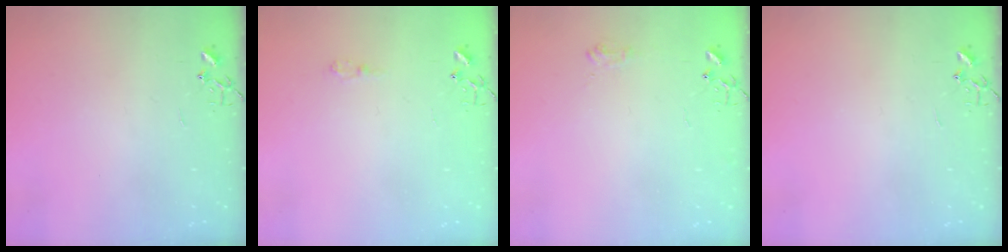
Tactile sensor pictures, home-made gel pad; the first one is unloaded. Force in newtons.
{"total": 6.5, "press": 6.5, "slide": 0.6}
{"total": 7.1, "press": 7.1, "slide": 0.8}
{"total": 0.0}